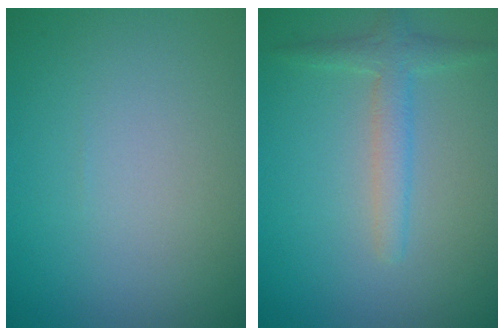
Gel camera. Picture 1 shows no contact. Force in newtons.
{"total": 2.4, "press": 2.4, "slide": 0.1}